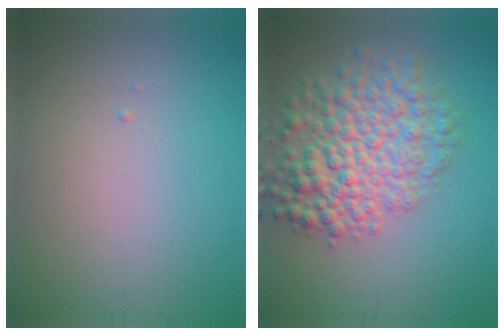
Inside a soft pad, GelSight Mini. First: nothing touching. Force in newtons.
{"total": 7.4, "press": 7.4, "slide": 0.2}